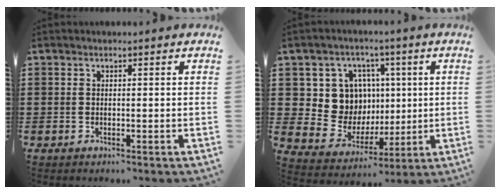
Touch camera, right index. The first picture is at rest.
{"total": 9.8, "force": [2.2, 9.3, 2.4], "torque": [-0.065, -0.017, 0.051]}